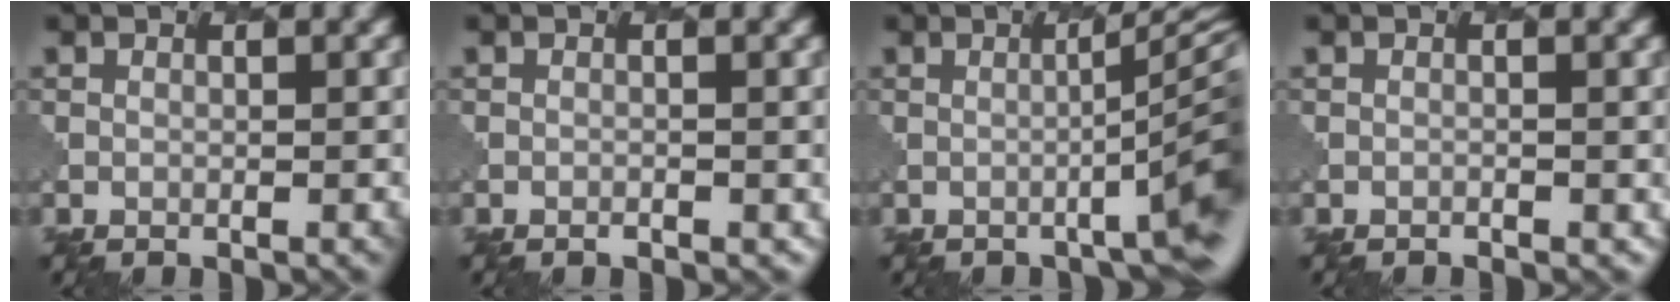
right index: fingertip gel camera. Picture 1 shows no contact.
{"total": 0.9, "force": [0.1, -0.3, -0.8], "torque": [0.002, -0.002, 0.000]}
{"total": 6.8, "force": [-1.8, 0.7, 6.5], "torque": [-0.082, 0.012, -0.026]}
{"total": 1.2, "force": [0.0, -0.4, -1.1], "torque": [0.007, -0.002, -0.002]}